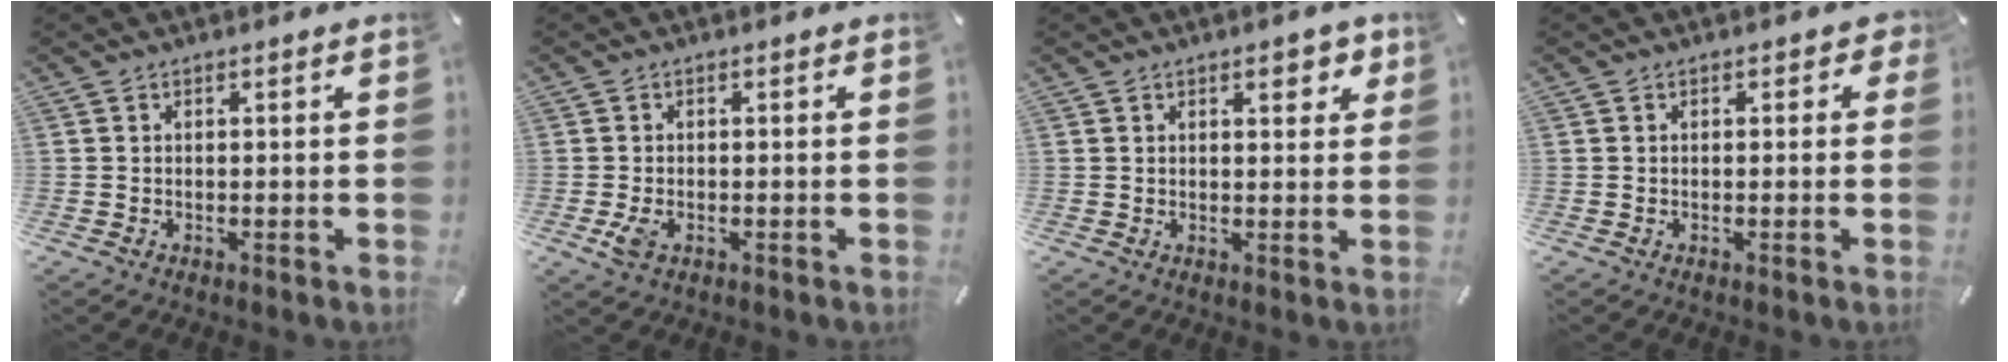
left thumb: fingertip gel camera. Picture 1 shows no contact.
{"total": 3.2, "force": [-1.1, 1.9, 2.3], "torque": [-0.058, -0.003, -0.021]}
{"total": 4.0, "force": [2.1, 2.0, 2.8], "torque": [-0.028, -0.006, 0.030]}
{"total": 1.3, "force": [-0.1, 1.1, 0.7], "torque": [-0.005, 0.003, -0.006]}